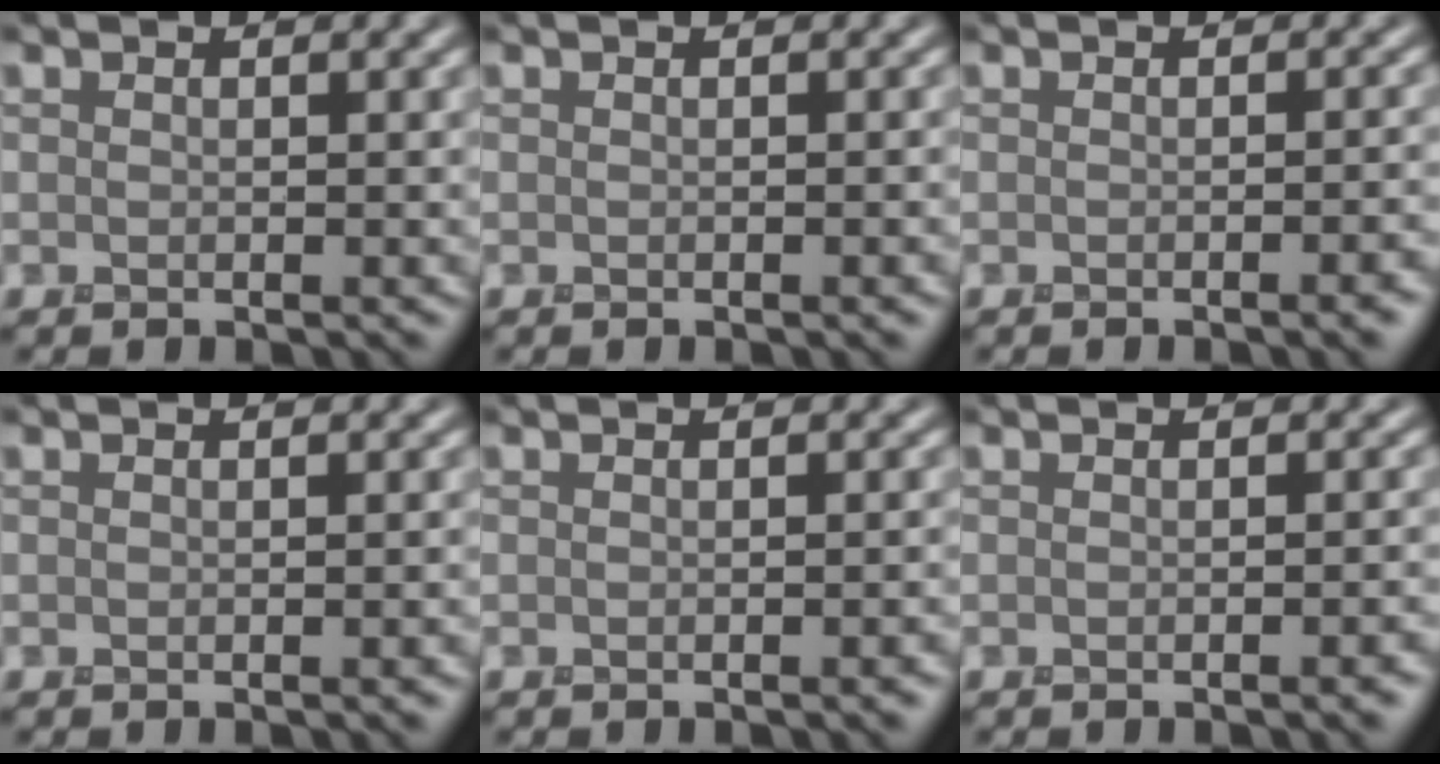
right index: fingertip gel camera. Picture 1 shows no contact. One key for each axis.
{"total": 0.8, "fx": -0.5, "fy": 0.1, "fz": 0.6, "tx": -0.009, "ty": -0.003, "tz": -0.009}
{"total": 2.1, "fx": -1.4, "fy": 0.3, "fz": 1.5, "tx": -0.019, "ty": -0.001, "tz": -0.019}
{"total": 1.1, "fx": -0.8, "fy": 0.2, "fz": 0.8, "tx": -0.010, "ty": -0.002, "tz": -0.011}
{"total": 1.4, "fx": -1.0, "fy": 0.2, "fz": 1.0, "tx": -0.012, "ty": -0.001, "tz": -0.013}
{"total": 1.8, "fx": -1.2, "fy": 0.2, "fz": 1.3, "tx": -0.016, "ty": -0.001, "tz": -0.017}